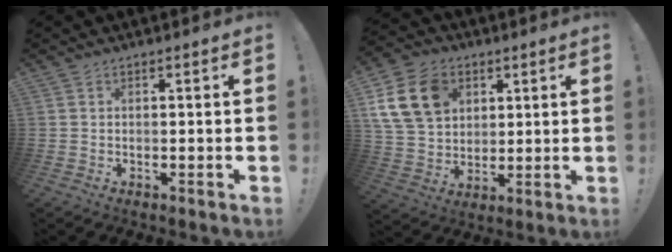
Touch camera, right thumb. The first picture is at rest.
{"total": 17.2, "force": [6.6, 13.0, 9.2], "torque": [-0.176, -0.023, 0.130]}